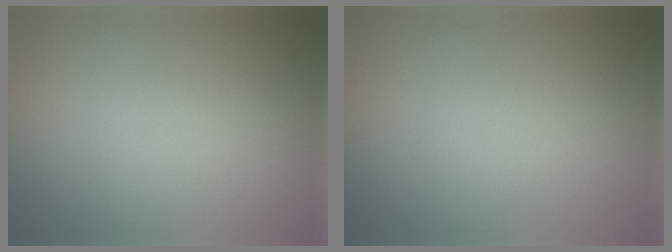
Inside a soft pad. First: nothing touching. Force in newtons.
{"total": 0.0}